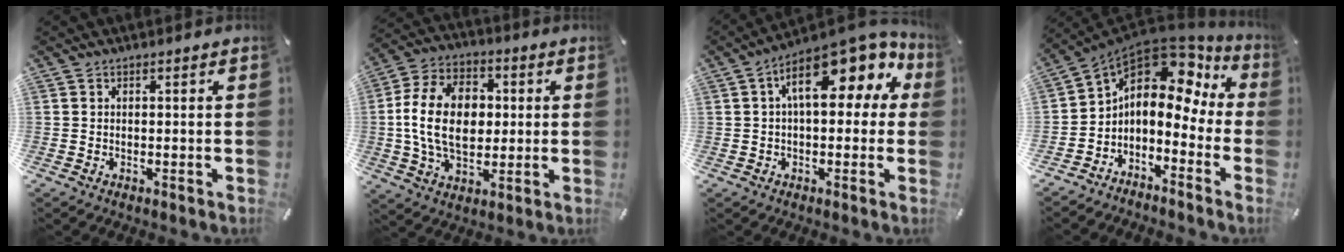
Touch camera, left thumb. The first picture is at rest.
{"total": 16.2, "force": [0.6, 11.4, 11.4], "torque": [-0.243, 0.014, 0.008]}
{"total": 14.9, "force": [6.3, 6.7, 11.8], "torque": [-0.173, -0.031, 0.106]}
{"total": 10.2, "force": [3.7, 7.1, 6.3], "torque": [-0.113, -0.039, 0.057]}